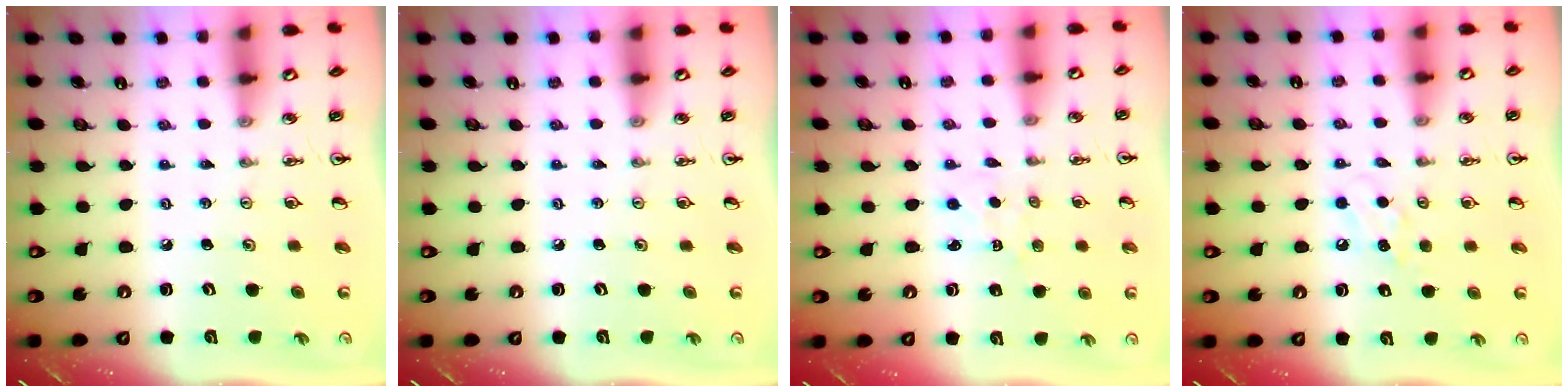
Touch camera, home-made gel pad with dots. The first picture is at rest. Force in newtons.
{"total": 0.0}
{"total": 1.2, "press": 1.2, "slide": 0.2}
{"total": 5.1, "press": 4.9, "slide": 1.4}